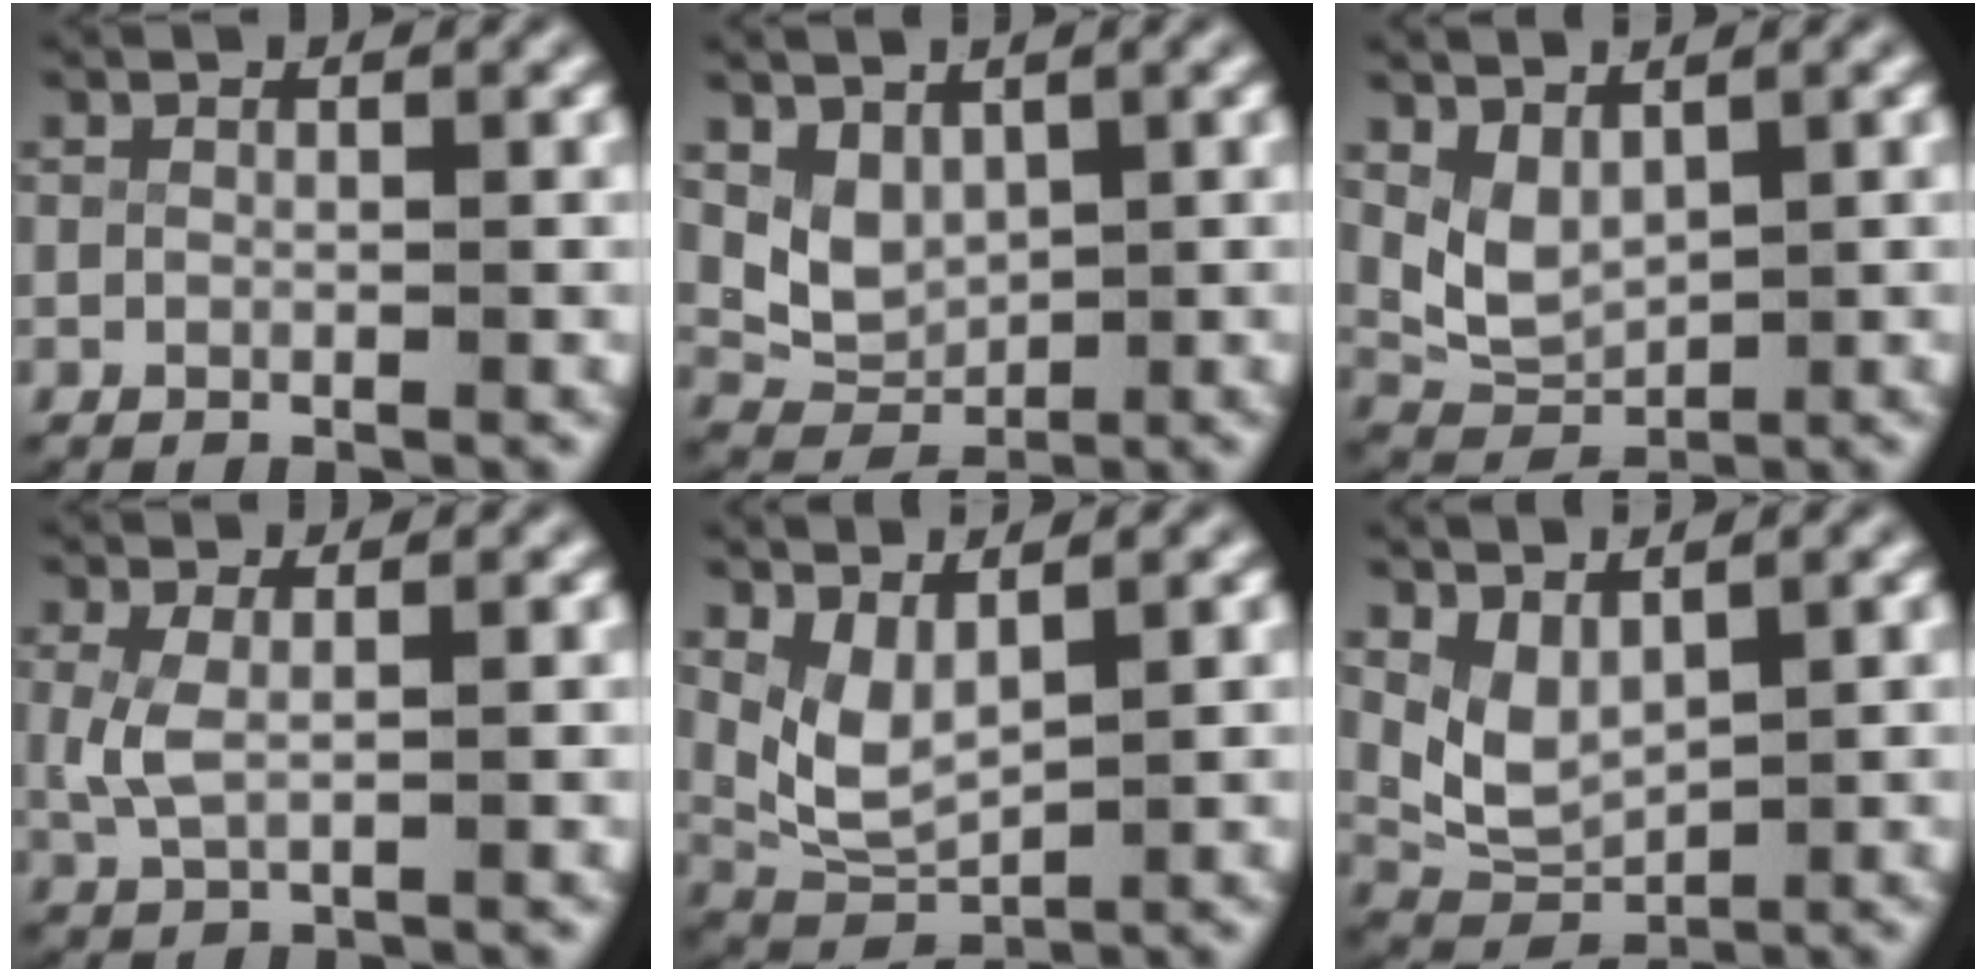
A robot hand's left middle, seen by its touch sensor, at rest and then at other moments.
{"total": 5.6, "force": [0.9, 4.9, 2.5], "torque": [-0.070, -0.020, 0.020]}
{"total": 5.2, "force": [0.9, 4.3, 2.7], "torque": [-0.079, -0.020, 0.023]}
{"total": 2.2, "force": [0.2, 1.0, 2.0], "torque": [-0.060, -0.010, 0.015]}
{"total": 5.6, "force": [1.1, 4.3, 3.4], "torque": [-0.095, -0.018, 0.027]}
{"total": 6.3, "force": [1.1, 5.2, 3.4], "torque": [-0.093, -0.020, 0.024]}